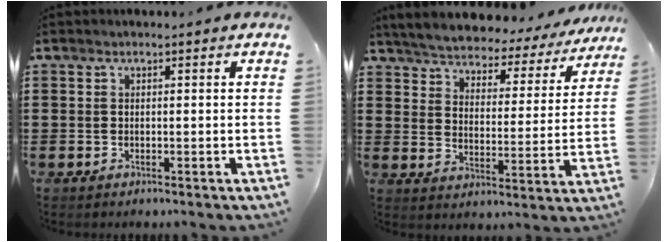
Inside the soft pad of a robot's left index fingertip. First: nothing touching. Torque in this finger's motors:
{"motor_torque": [1.03, -1.11, 0.48, 0.21]}